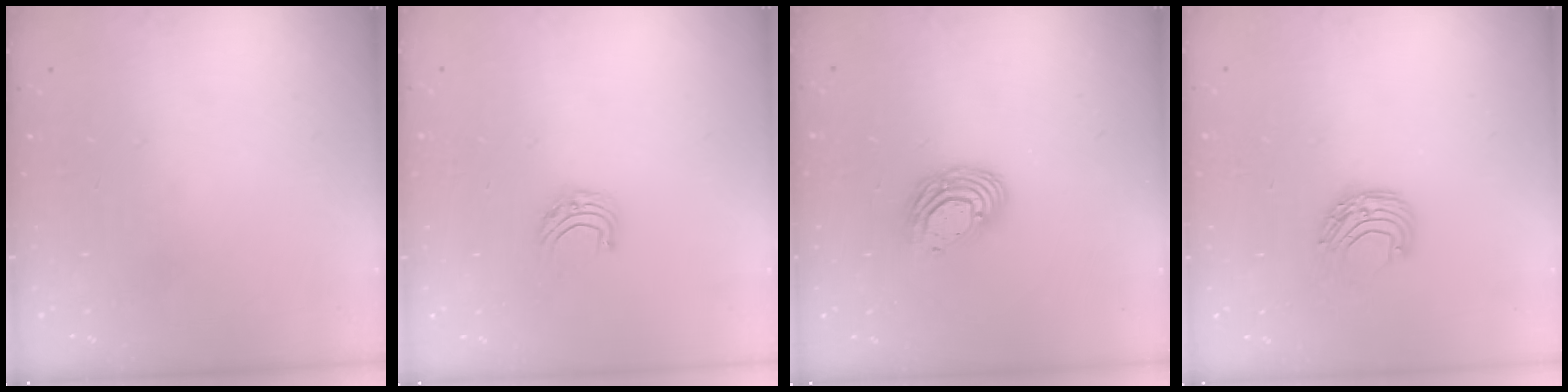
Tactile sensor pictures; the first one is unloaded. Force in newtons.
{"total": 5.6, "press": 5.6, "slide": 0.5}
{"total": 9.9, "press": 9.8, "slide": 0.7}
{"total": 6.8, "press": 6.7, "slide": 0.6}